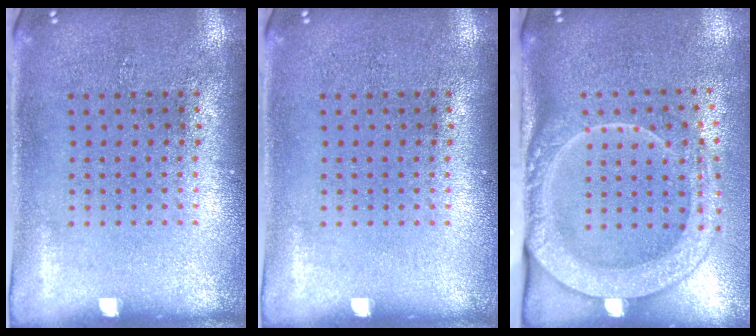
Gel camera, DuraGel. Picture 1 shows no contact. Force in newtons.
{"total": 0.0}
{"total": 2.5, "press": 2.0, "slide": 1.6}